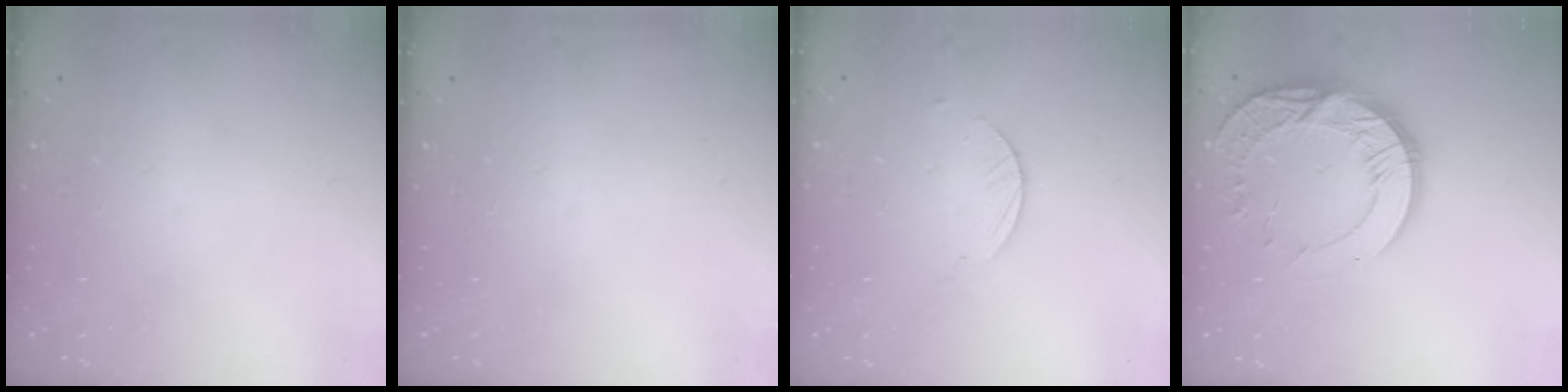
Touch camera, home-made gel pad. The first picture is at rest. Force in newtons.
{"total": 0.0}
{"total": 1.8, "press": 1.8, "slide": 0.1}
{"total": 17.8, "press": 17.7, "slide": 1.5}